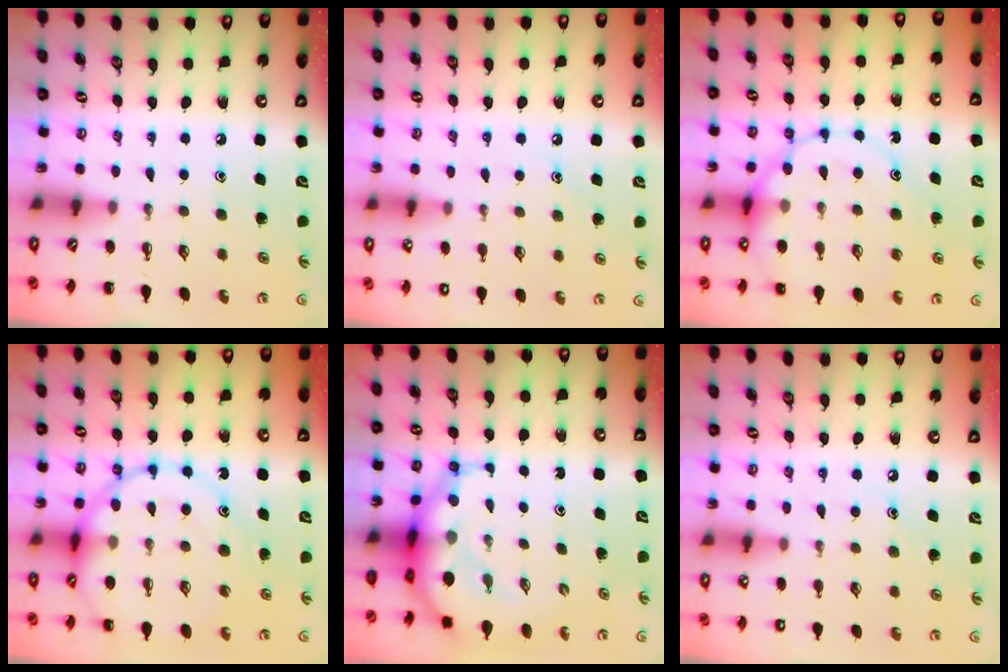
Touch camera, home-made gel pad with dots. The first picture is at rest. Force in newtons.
{"total": 7.8, "press": 7.6, "slide": 1.9}
{"total": 17.0, "press": 16.8, "slide": 2.8}
{"total": 17.5, "press": 17.2, "slide": 3.4}
{"total": 10.6, "press": 10.1, "slide": 3.1}
{"total": 7.1, "press": 7.0, "slide": 1.2}